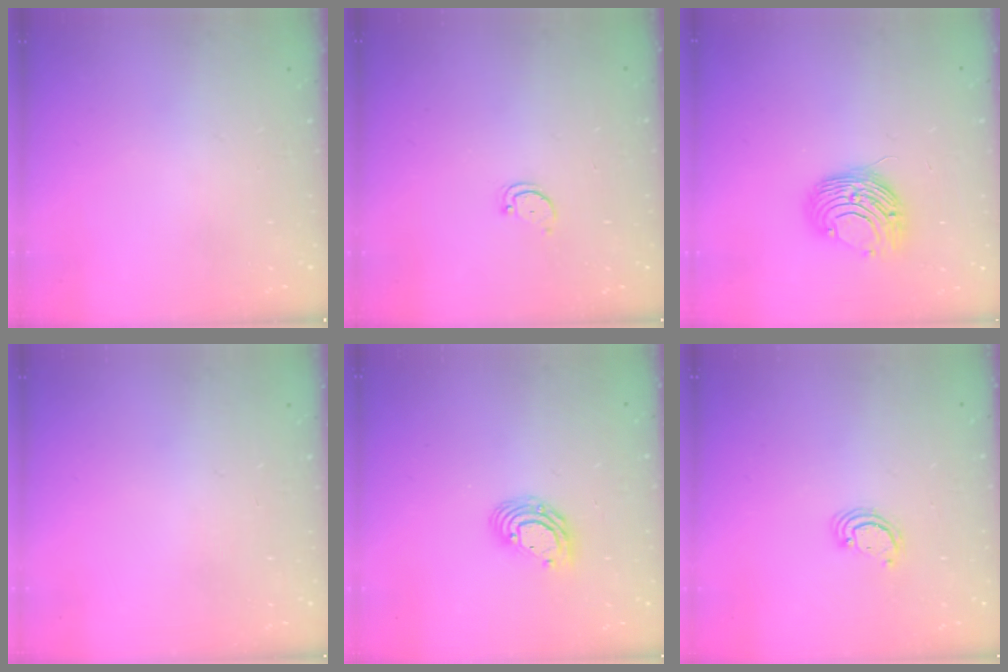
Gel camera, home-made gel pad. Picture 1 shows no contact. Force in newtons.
{"total": 2.5, "press": 2.4, "slide": 0.4}
{"total": 9.3, "press": 9.3, "slide": 0.3}
{"total": 0.0}
{"total": 8.1, "press": 8.0, "slide": 1.4}
{"total": 2.6, "press": 2.5, "slide": 0.2}